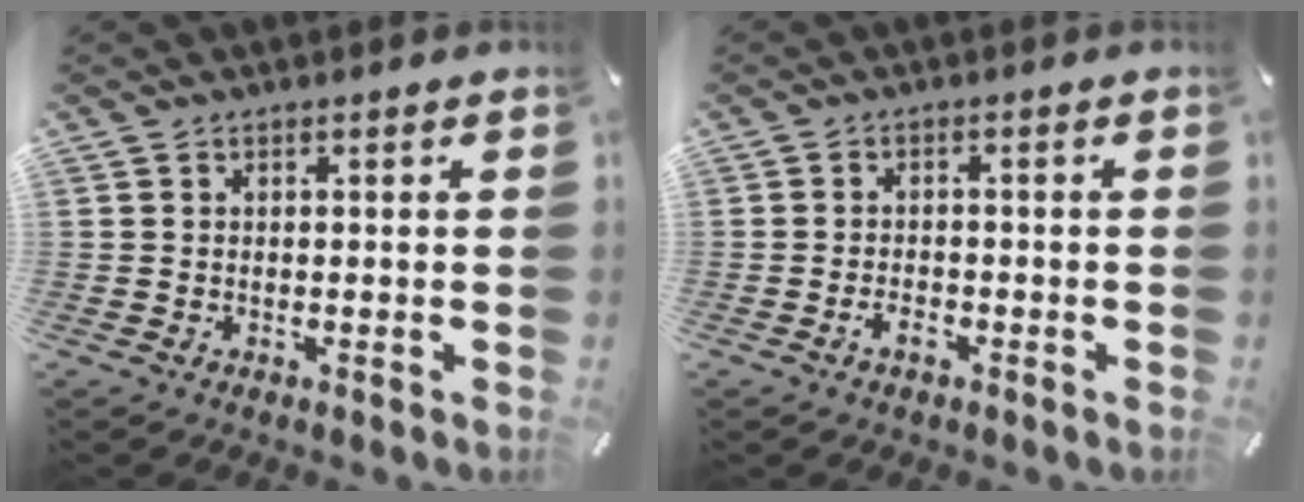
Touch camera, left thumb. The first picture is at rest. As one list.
[{"total": 2.7, "force": [-1.7, 1.4, 1.7], "torque": [-0.029, 0.007, -0.031]}]